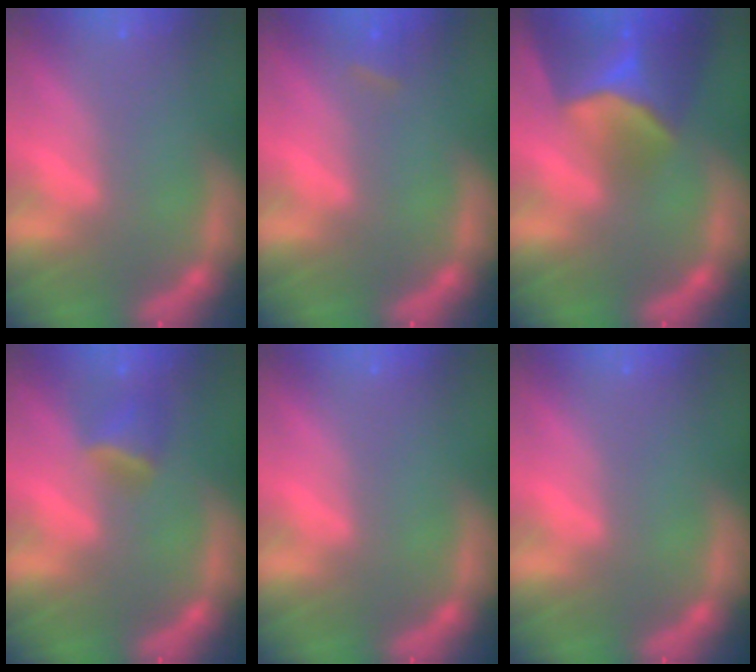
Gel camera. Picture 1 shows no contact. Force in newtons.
{"total": 1.4}
{"total": 9.4}
{"total": 2.9}
{"total": 0.0}
{"total": 0.0}